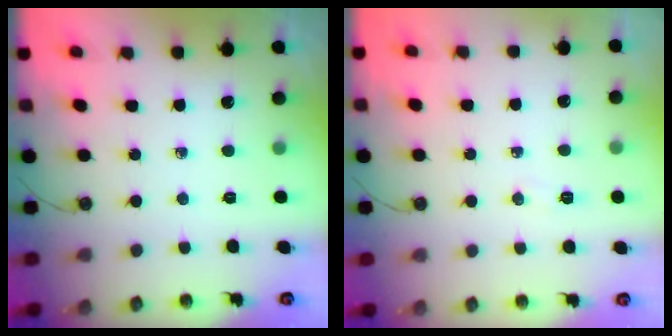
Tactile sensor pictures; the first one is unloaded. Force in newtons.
{"total": 3.4, "press": 3.3, "slide": 0.9}